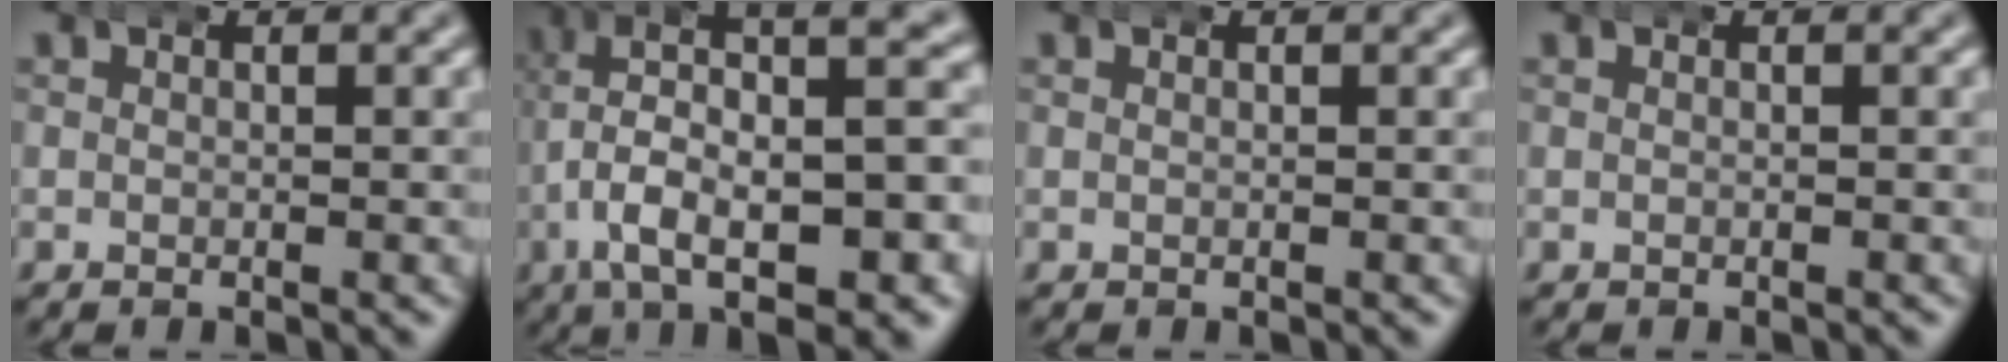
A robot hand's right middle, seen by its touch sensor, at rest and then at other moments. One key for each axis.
{"total": 9.1, "fx": 0.1, "fy": 4.3, "fz": 8.0, "tx": -0.148, "ty": -0.025, "tz": 0.015}
{"total": 0.0}
{"total": 0.0}